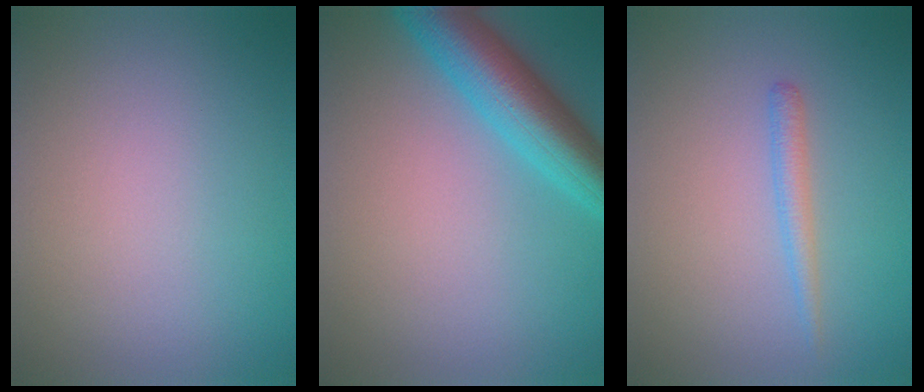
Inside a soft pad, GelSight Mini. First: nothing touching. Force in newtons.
{"total": 6.6, "press": 6.6, "slide": 0.2}
{"total": 1.3, "press": 1.3, "slide": 0.1}